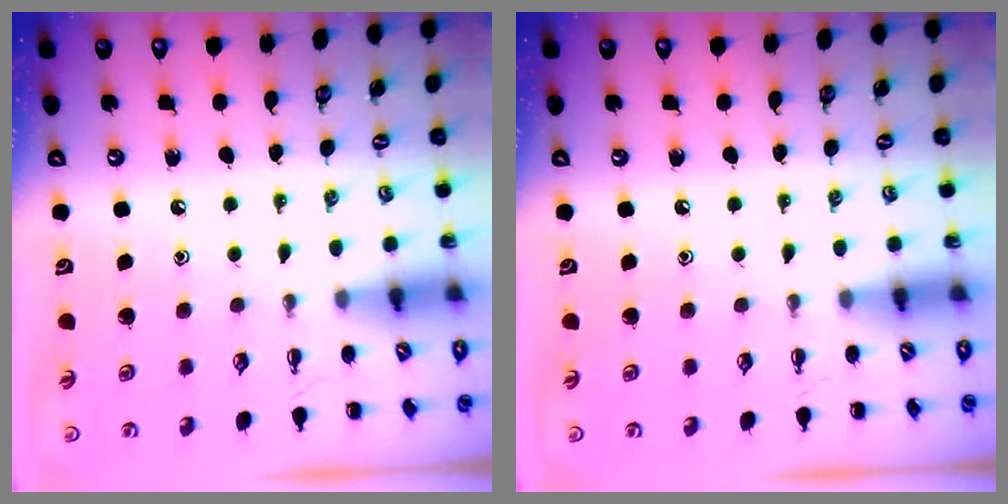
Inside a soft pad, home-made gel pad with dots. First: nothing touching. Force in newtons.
{"total": 0.0}